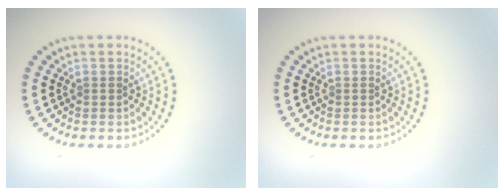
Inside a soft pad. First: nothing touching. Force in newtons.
{"total": 0.0}